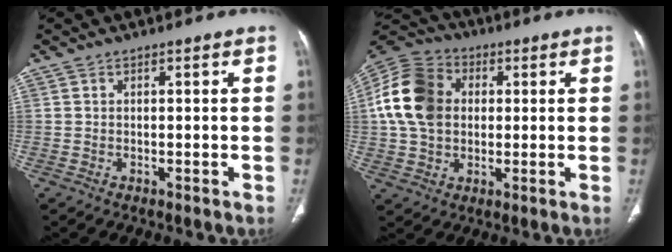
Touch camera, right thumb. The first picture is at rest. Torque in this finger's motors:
{"motor_torque": [1.15, 2.26, 1.00, -0.81, 0.16]}